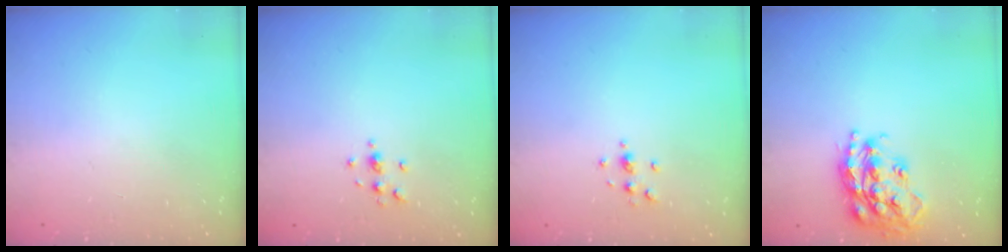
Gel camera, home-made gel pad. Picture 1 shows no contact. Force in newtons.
{"total": 3.9, "press": 3.8, "slide": 0.5}
{"total": 2.9, "press": 2.9, "slide": 0.4}
{"total": 19.5, "press": 19.4, "slide": 1.3}